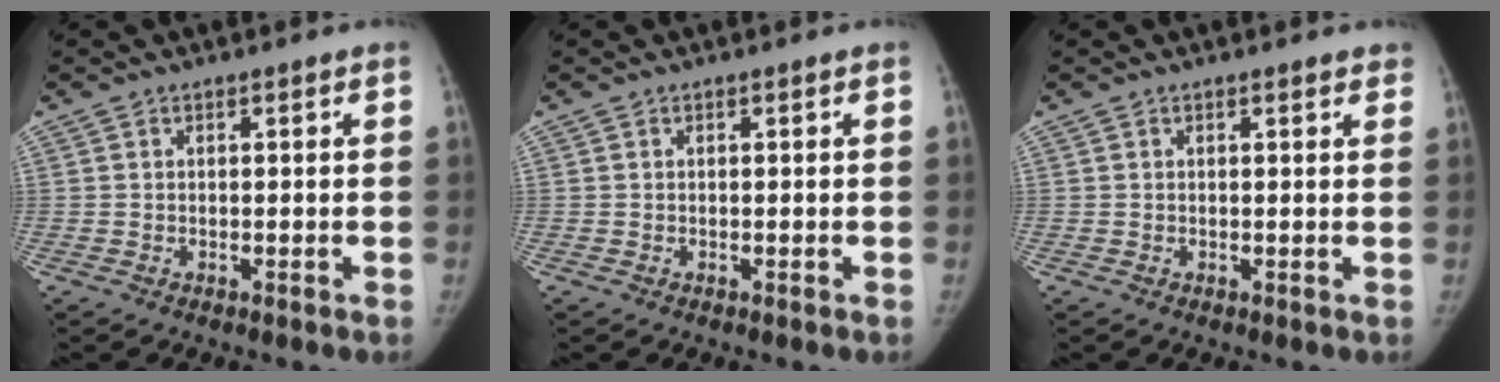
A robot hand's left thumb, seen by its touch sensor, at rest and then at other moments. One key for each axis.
{"total": 0.0}
{"total": 1.4, "fx": 1.1, "fy": 0.5, "fz": 0.8, "tx": -0.003, "ty": -0.001, "tz": 0.011}